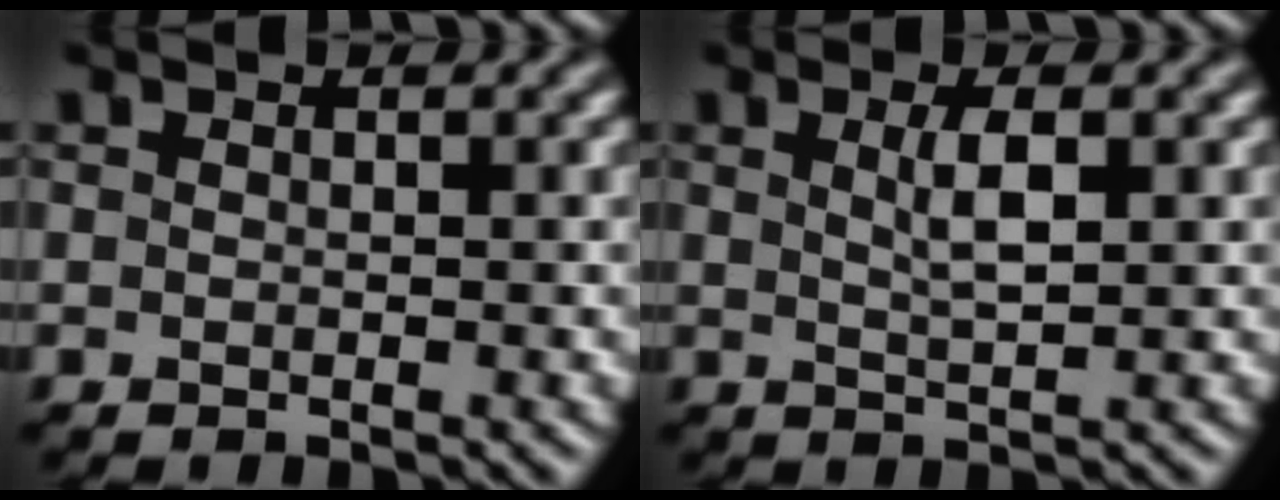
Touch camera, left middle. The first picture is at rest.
{"total": 2.5, "force": [0.8, 0.6, 2.3], "torque": [-0.042, 0.002, 0.014]}